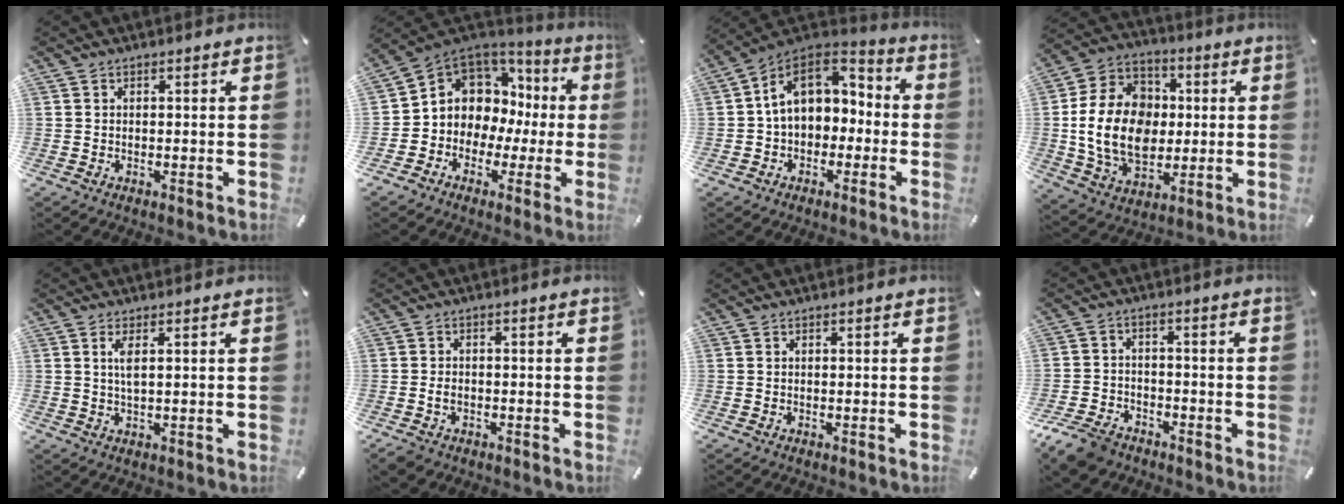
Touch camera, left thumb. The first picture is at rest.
{"total": 8.3, "force": [0.8, 8.0, 1.8], "torque": [-0.042, -0.029, 0.022]}
{"total": 11.9, "force": [1.7, 9.5, 6.8], "torque": [-0.125, 0.005, 0.032]}
{"total": 18.8, "force": [-0.9, 14.8, 11.6], "torque": [-0.256, 0.015, -0.014]}
{"total": 3.0, "force": [0.8, 0.6, 2.8], "torque": [-0.058, 0.003, 0.011]}
{"total": 2.7, "force": [-1.1, 1.9, 1.5], "torque": [-0.034, 0.003, -0.023]}
{"total": 0.0}
{"total": 7.6, "force": [-6.0, 4.1, 2.4], "torque": [-0.047, 0.033, -0.114]}